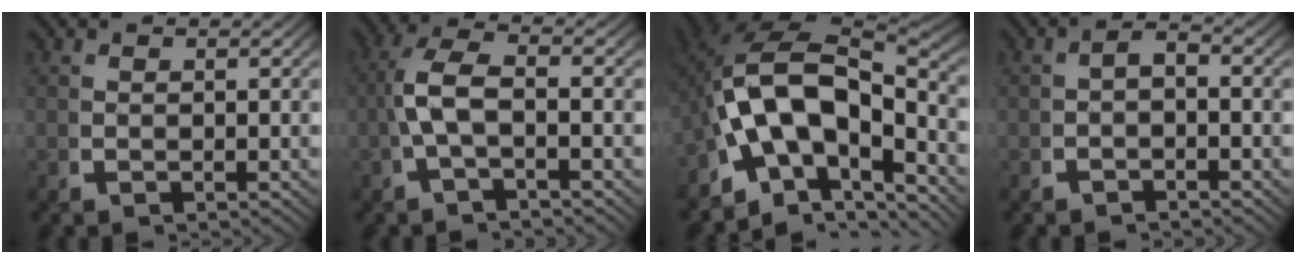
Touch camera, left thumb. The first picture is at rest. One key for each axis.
{"total": 4.7, "fx": -0.5, "fy": 2.1, "fz": 4.2, "tx": -0.102, "ty": -0.005, "tz": -0.008}
{"total": 16.6, "fx": -2.5, "fy": 11.1, "fz": 12.1, "tx": -0.253, "ty": -0.045, "tz": -0.025}
{"total": 1.7, "fx": -0.9, "fy": 0.9, "fz": 1.1, "tx": -0.020, "ty": -0.004, "tz": -0.014}